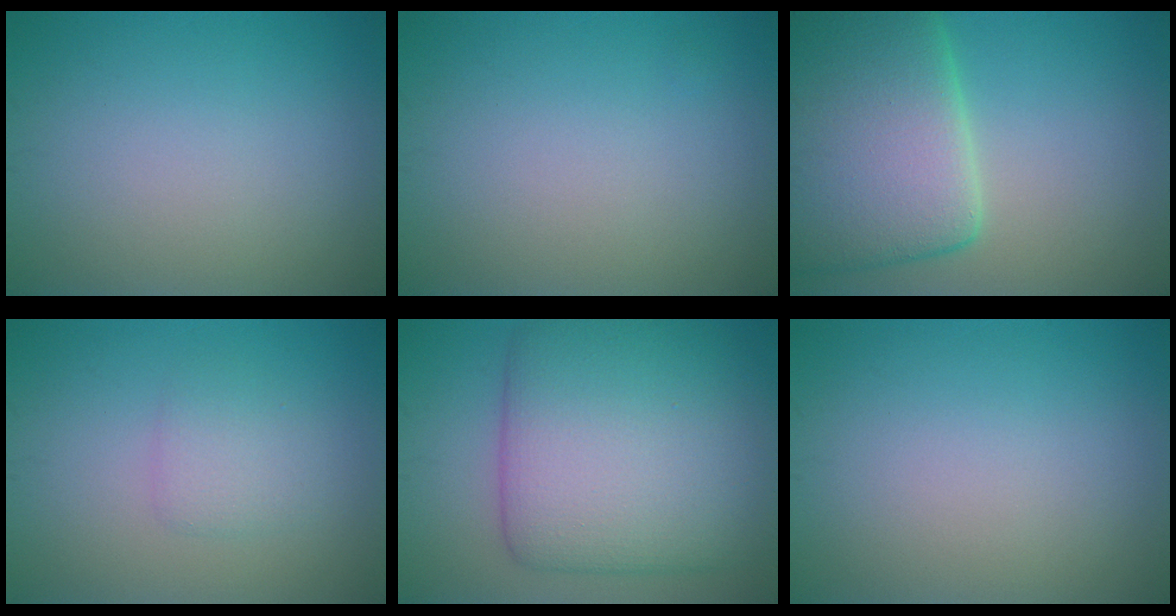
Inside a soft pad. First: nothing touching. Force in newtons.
{"total": 0.0}
{"total": 11.9, "press": 11.8, "slide": 1.3}
{"total": 1.9, "press": 1.9, "slide": 0.1}
{"total": 11.8, "press": 11.8, "slide": 0.3}
{"total": 0.0}